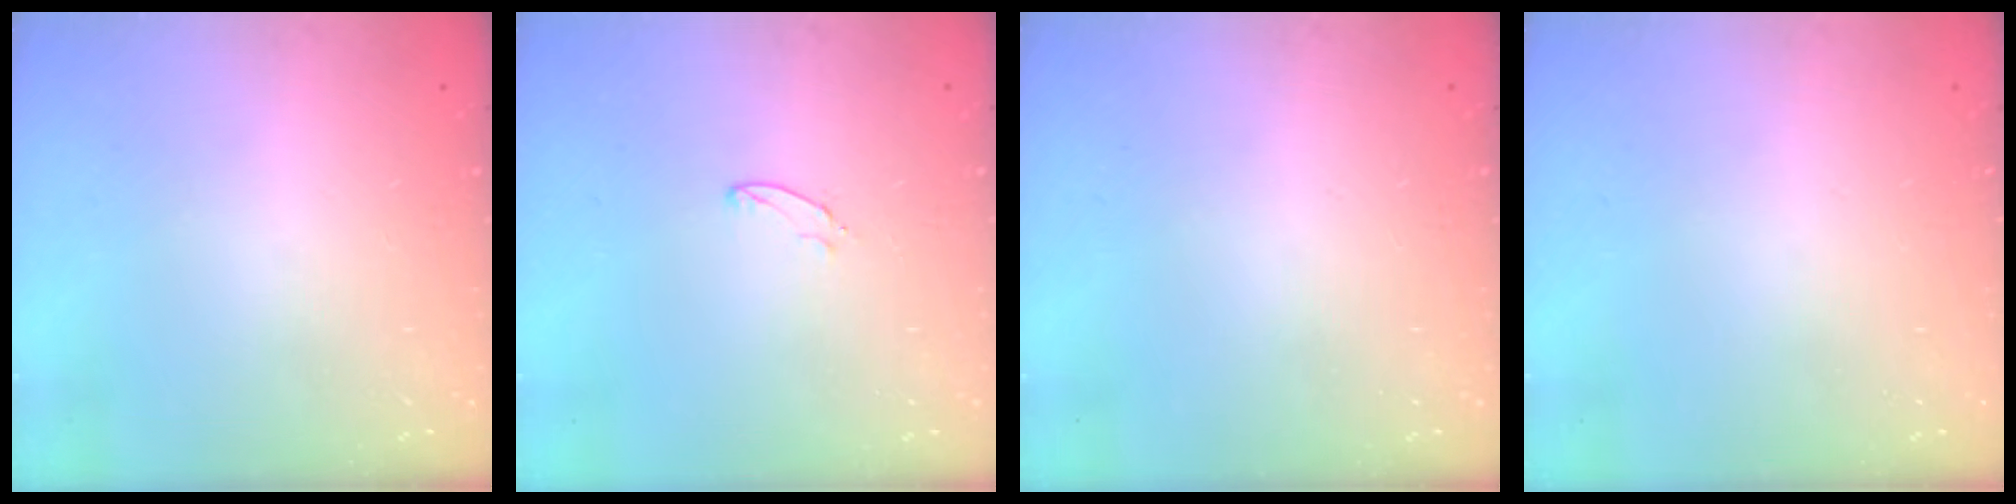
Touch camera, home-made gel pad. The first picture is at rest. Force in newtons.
{"total": 4.7, "press": 4.6, "slide": 0.3}
{"total": 0.0}
{"total": 0.0}